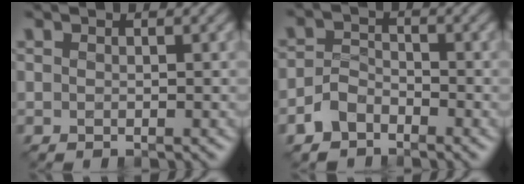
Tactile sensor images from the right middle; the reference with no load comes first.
{"total": 2.7, "force": [-1.9, 1.7, 1.0], "torque": [-0.017, 0.008, -0.043]}